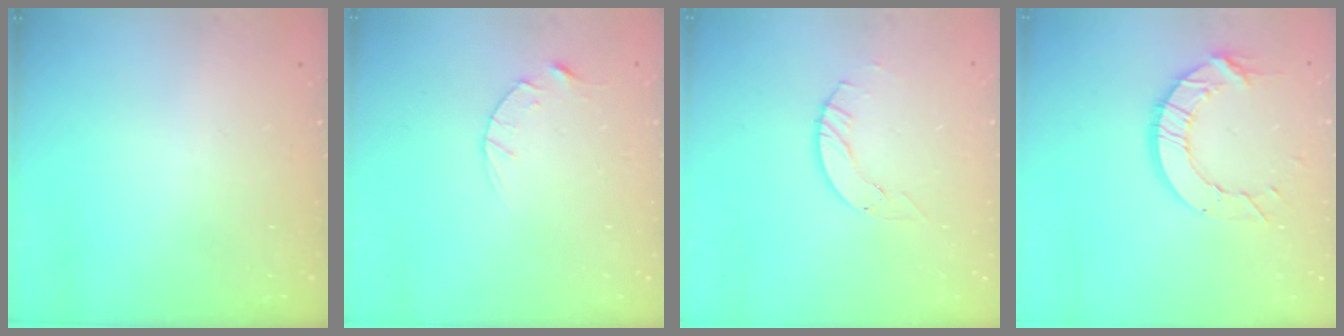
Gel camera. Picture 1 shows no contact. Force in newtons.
{"total": 4.5, "press": 4.5, "slide": 0.3}
{"total": 4.5, "press": 4.5, "slide": 0.5}
{"total": 10.4, "press": 10.3, "slide": 0.5}